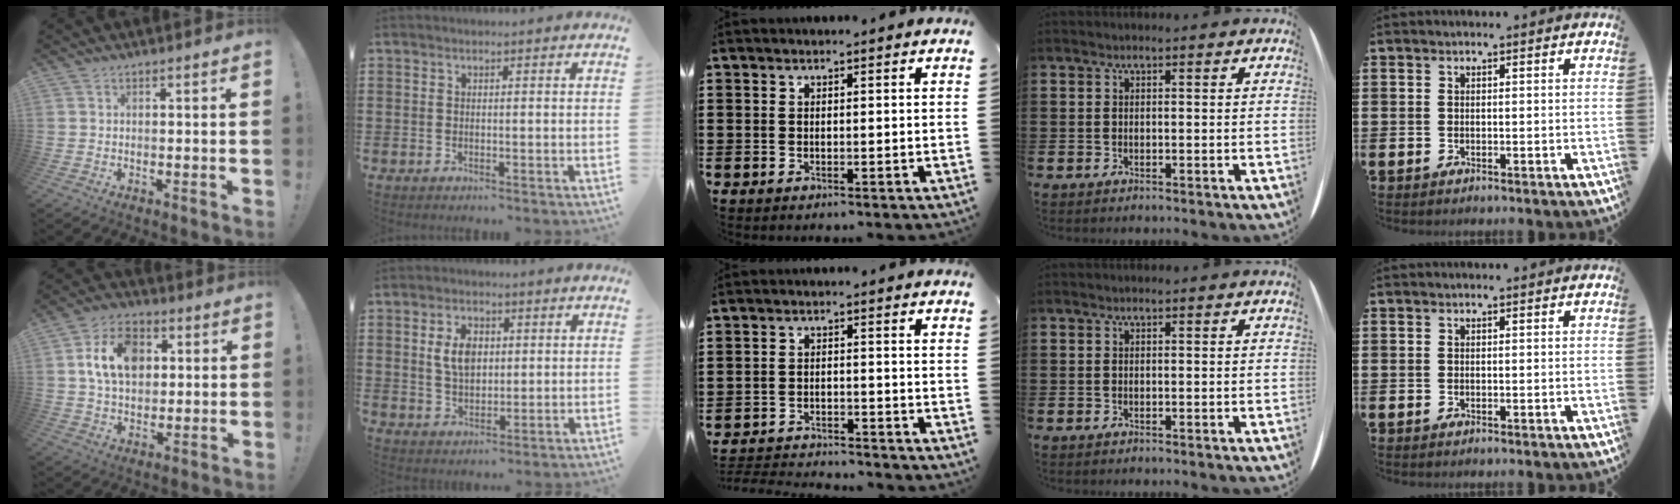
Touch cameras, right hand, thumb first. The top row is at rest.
{"thumb": {"total": 13.1, "force": [3.2, 9.4, 8.6], "torque": [-0.137, 0.012, 0.063]}, "index": {"total": 5.6, "force": [1.2, 3.4, 4.2], "torque": [-0.091, 0.009, 0.015]}, "middle": {"total": 3.1, "force": [-3.1, 0.3, 0.0], "torque": [-0.007, 0.000, -0.068]}}